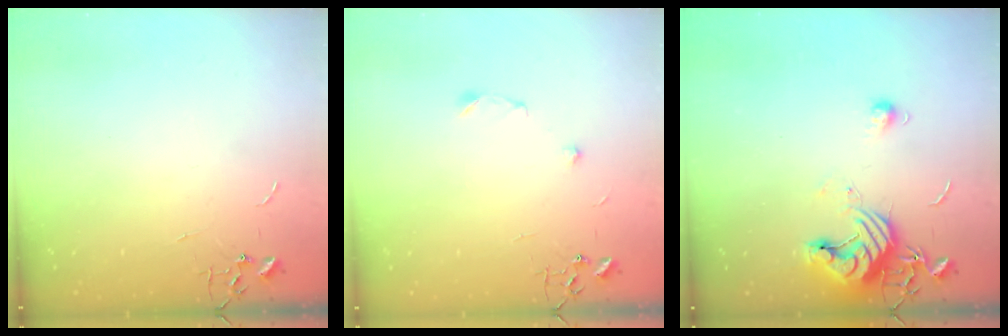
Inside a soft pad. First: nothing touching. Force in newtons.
{"total": 4.8, "press": 4.8, "slide": 0.7}
{"total": 11.8, "press": 11.7, "slide": 1.3}